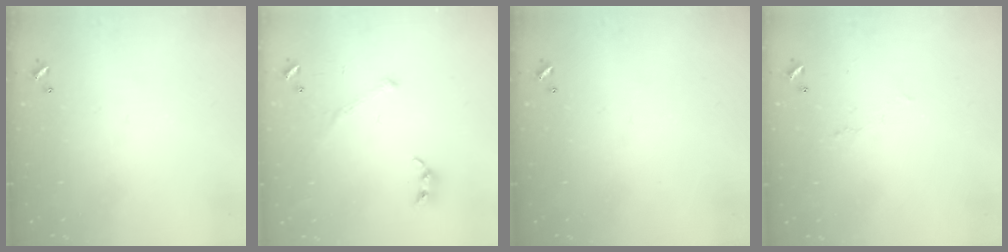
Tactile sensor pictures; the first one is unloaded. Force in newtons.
{"total": 3.7, "press": 3.6, "slide": 0.5}
{"total": 0.0}
{"total": 0.8, "press": 0.5, "slide": 0.6}